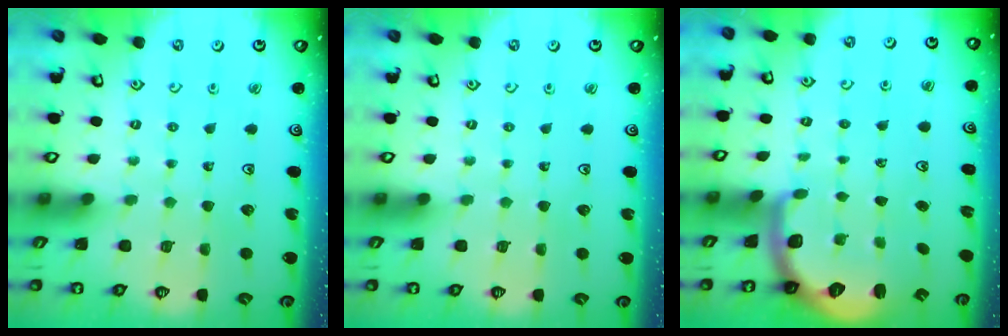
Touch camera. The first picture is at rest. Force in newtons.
{"total": 0.0}
{"total": 1.8, "press": 1.8, "slide": 0.4}